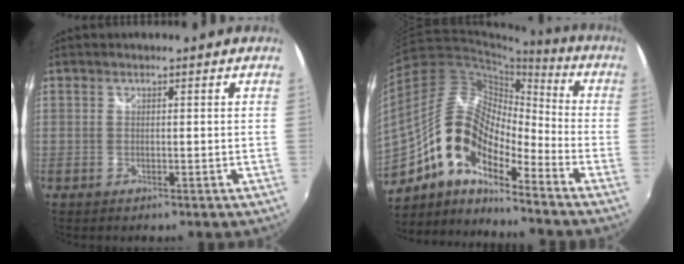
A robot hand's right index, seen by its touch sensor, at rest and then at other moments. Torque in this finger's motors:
{"motor_torque": [1.11, -1.03, 0.83, 0.21]}